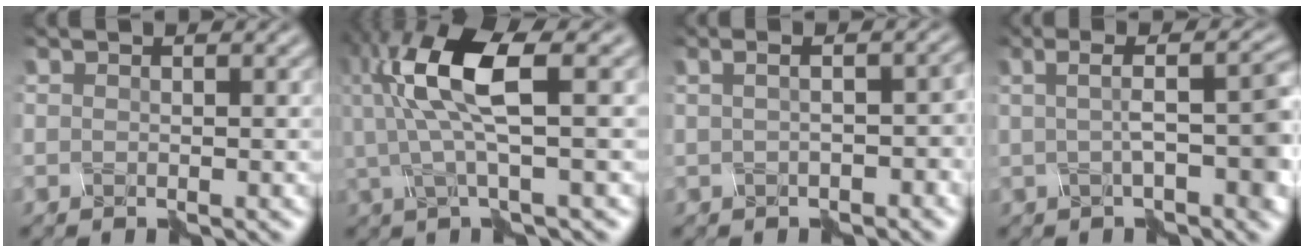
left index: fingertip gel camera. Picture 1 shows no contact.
{"total": 7.9, "force": [1.0, 1.9, 7.6], "torque": [-0.160, 0.010, 0.022]}
{"total": 3.5, "force": [-0.7, 1.1, 3.2], "torque": [-0.026, 0.012, -0.008]}
{"total": 5.2, "force": [-0.7, 1.3, 5.0], "torque": [-0.066, 0.011, -0.014]}